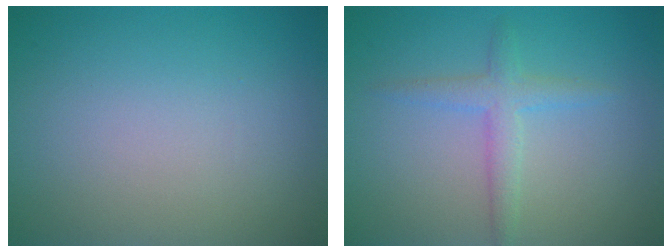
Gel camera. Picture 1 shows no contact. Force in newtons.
{"total": 2.3, "press": 2.3, "slide": 0.2}